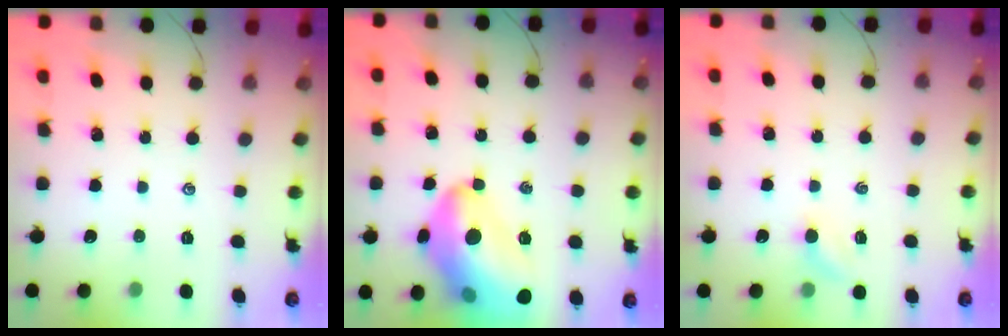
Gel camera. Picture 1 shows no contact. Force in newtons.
{"total": 21.9, "press": 21.5, "slide": 4.0}
{"total": 3.6, "press": 3.4, "slide": 1.1}